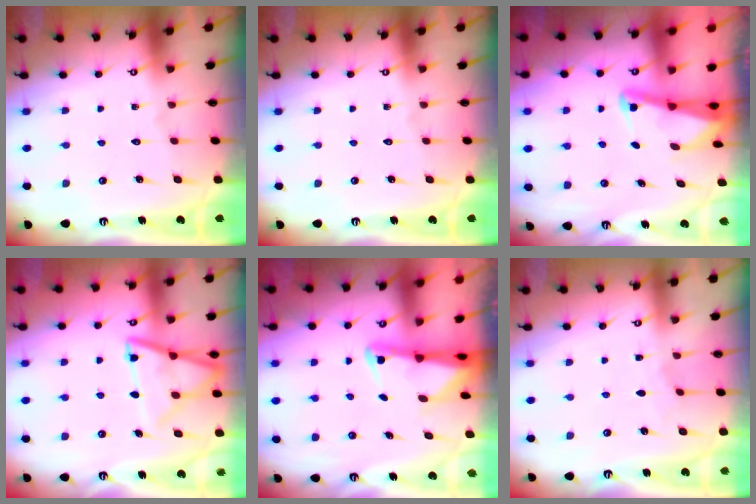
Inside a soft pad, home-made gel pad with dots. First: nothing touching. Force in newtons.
{"total": 0.0}
{"total": 2.5, "press": 2.5, "slide": 0.4}
{"total": 12.4, "press": 12.4, "slide": 1.2}
{"total": 2.5, "press": 2.5, "slide": 0.5}
{"total": 2.2, "press": 2.1, "slide": 0.3}